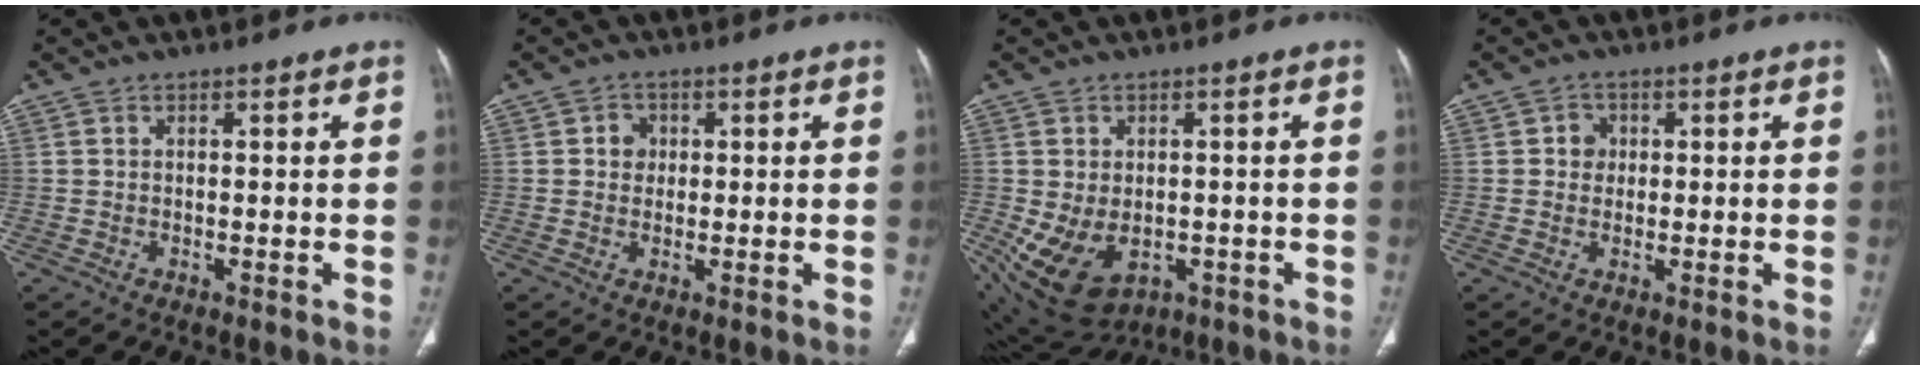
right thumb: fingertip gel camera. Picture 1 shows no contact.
{"total": 2.6, "force": [0.5, 2.3, 1.0], "torque": [0.000, 0.003, 0.005]}
{"total": 12.7, "force": [-3.6, 9.0, 8.3], "torque": [-0.142, 0.002, -0.029]}
{"total": 2.6, "force": [0.4, 2.4, 0.9], "torque": [0.002, 0.004, 0.003]}